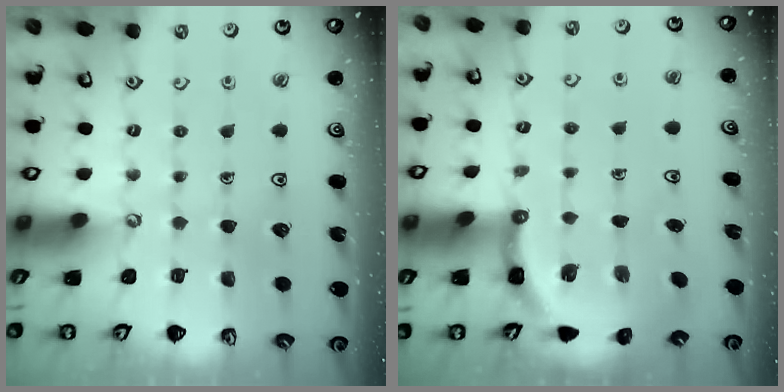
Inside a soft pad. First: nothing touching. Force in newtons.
{"total": 3.7, "press": 3.6, "slide": 0.8}